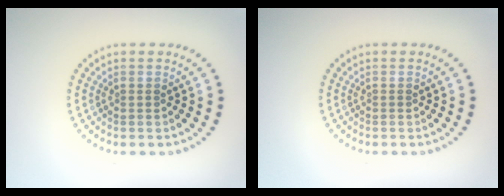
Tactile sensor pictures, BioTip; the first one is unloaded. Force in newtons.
{"total": 0.0}